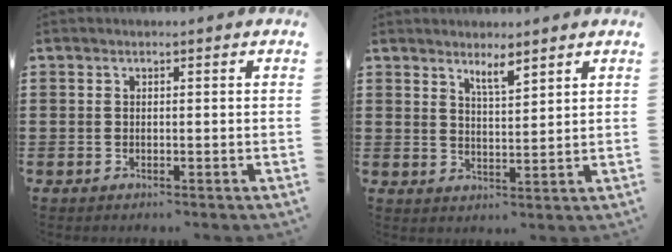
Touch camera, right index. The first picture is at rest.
{"total": 3.3, "force": [2.8, 0.4, 1.8], "torque": [-0.031, -0.002, 0.048]}